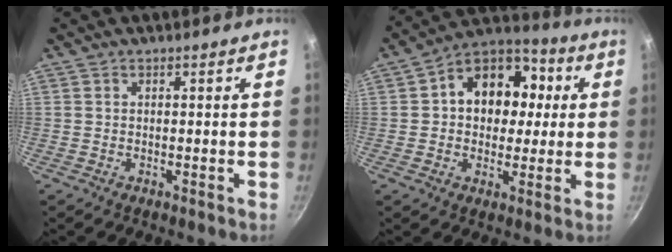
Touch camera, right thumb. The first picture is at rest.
{"total": 15.8, "force": [2.5, 12.1, 9.8], "torque": [-0.107, 0.025, 0.023]}